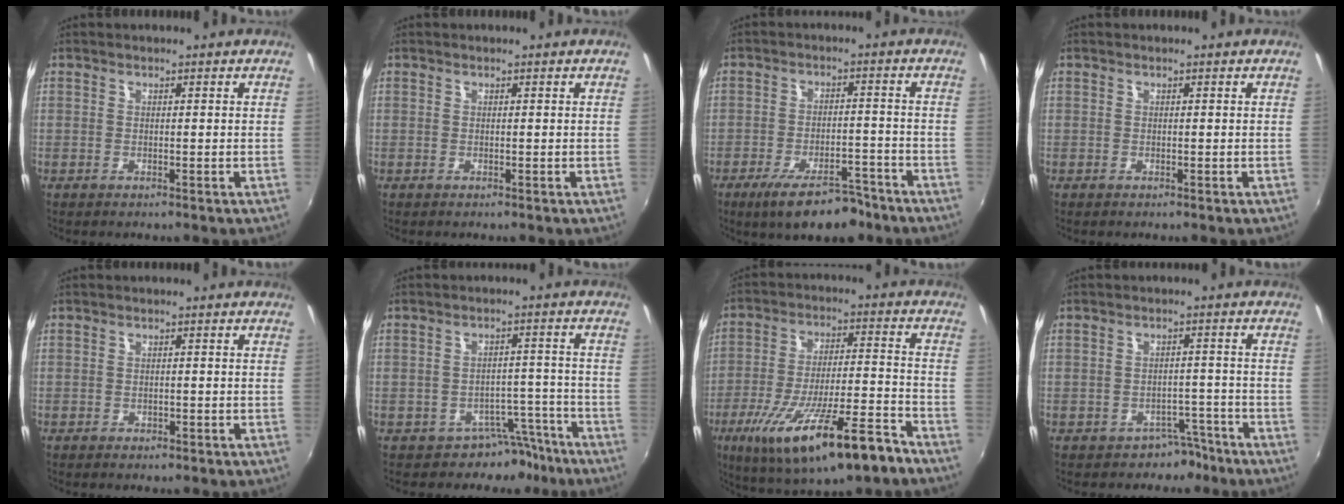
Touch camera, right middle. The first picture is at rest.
{"total": 0.0}
{"total": 10.5, "force": [-7.7, 3.6, 6.2], "torque": [-0.125, -0.009, -0.117]}
{"total": 0.0}
{"total": 1.8, "force": [-1.0, 1.2, 0.9], "torque": [-0.016, -0.007, -0.014]}
{"total": 6.6, "force": [-5.2, 4.0, 0.8], "torque": [-0.005, 0.032, -0.063]}
{"total": 20.3, "force": [-12.2, 4.6, 15.6], "torque": [-0.279, -0.046, -0.191]}
{"total": 4.2, "force": [-3.1, 2.8, 0.5], "torque": [-0.008, 0.020, -0.037]}